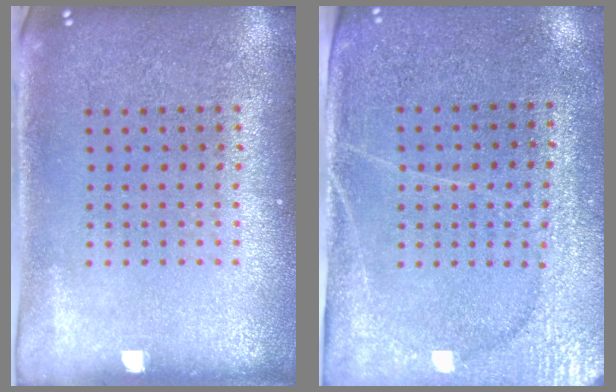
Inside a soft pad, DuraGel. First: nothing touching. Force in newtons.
{"total": 3.0, "press": 2.7, "slide": 1.5}